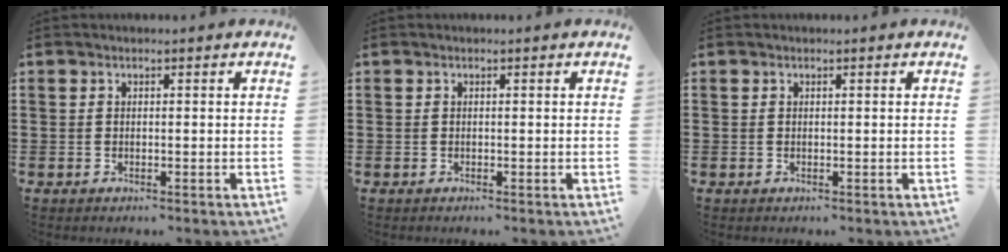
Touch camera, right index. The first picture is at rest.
{"total": 0.0}
{"total": 0.0}